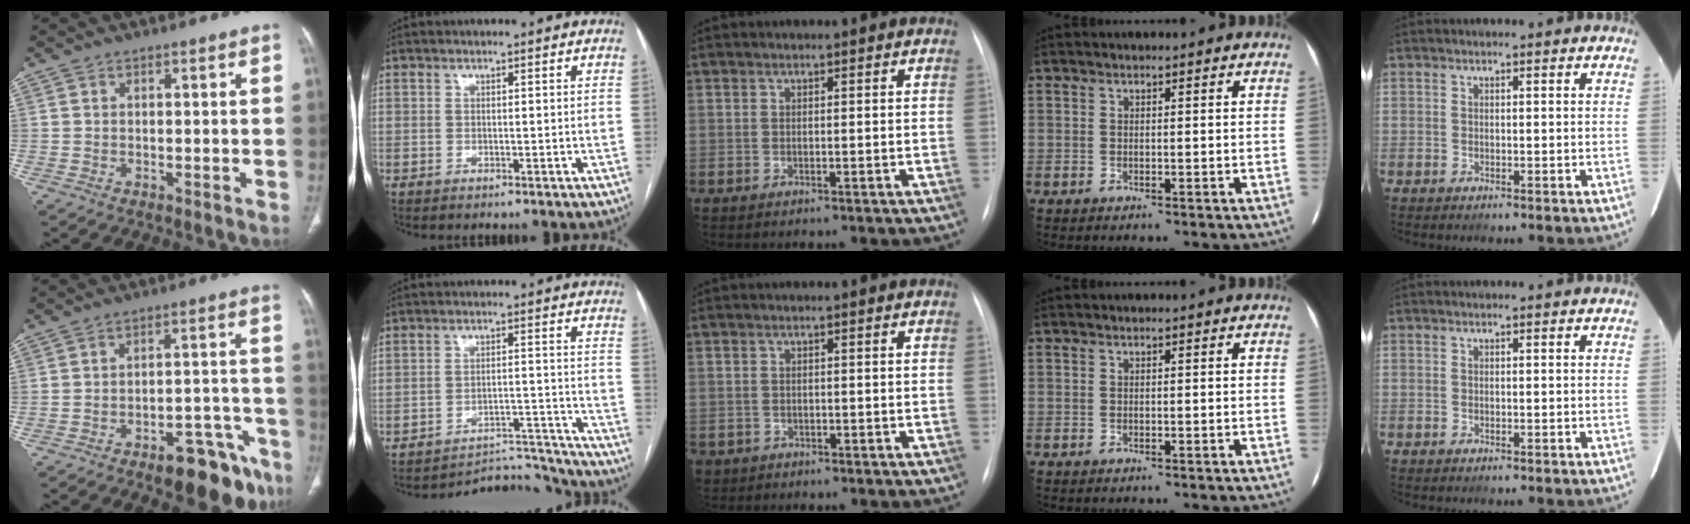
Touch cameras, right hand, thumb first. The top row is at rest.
{"thumb": {"total": 13.8, "force": [-9.3, 5.4, 8.7], "torque": [-0.069, 0.074, -0.125]}, "index": {"total": 9.6, "force": [-9.4, 0.8, -2.1], "torque": [0.043, 0.040, -0.128]}, "middle": {"total": 2.4, "force": [-1.2, 2.0, 0.4], "torque": [-0.011, 0.001, -0.014]}}